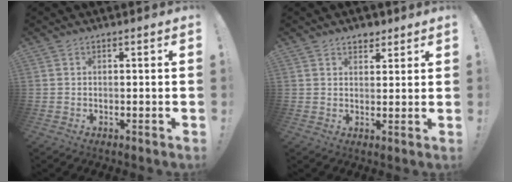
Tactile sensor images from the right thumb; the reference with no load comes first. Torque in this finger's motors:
{"motor_torque": [0.29, 0.42, -0.17, 0.15, 0.00]}